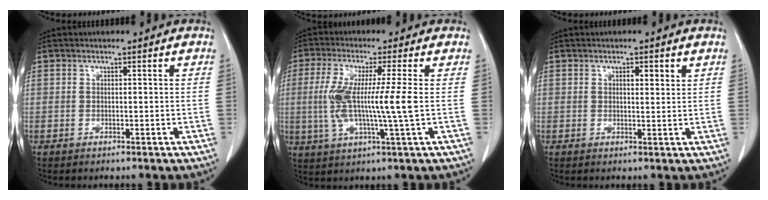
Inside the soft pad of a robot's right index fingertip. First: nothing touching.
{"total": 10.2, "force": [0.0, -0.2, 10.2], "torque": [-0.217, -0.007, -0.003]}
{"total": 1.9, "force": [1.0, 0.5, 1.5], "torque": [-0.026, -0.002, 0.014]}